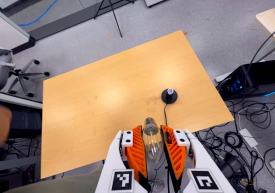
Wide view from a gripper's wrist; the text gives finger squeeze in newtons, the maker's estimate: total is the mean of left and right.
{"total": 18.3, "left": 19.6, "right": 17.1}